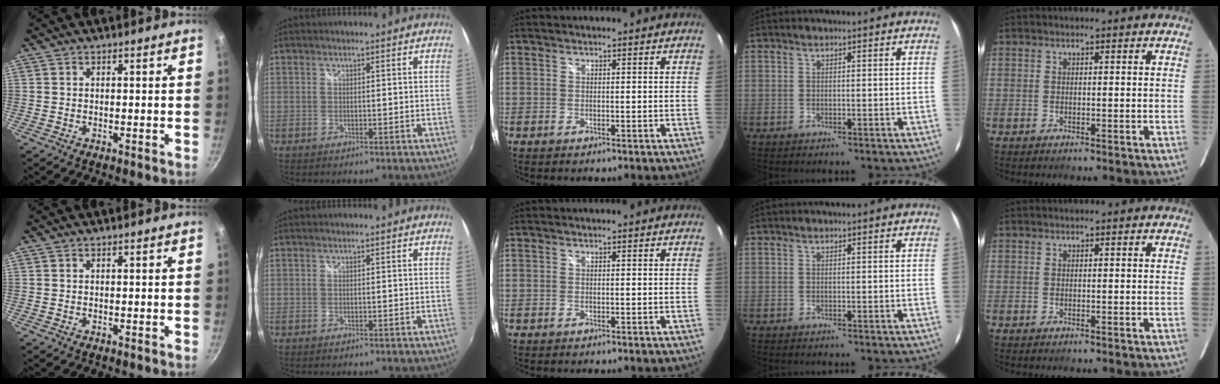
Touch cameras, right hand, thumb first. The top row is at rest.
{}